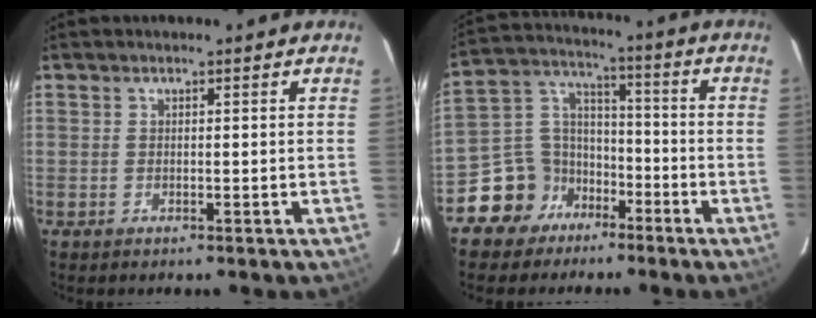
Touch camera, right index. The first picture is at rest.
{"total": 11.0, "force": [-7.0, 8.3, 1.5], "torque": [-0.051, 0.057, -0.122]}